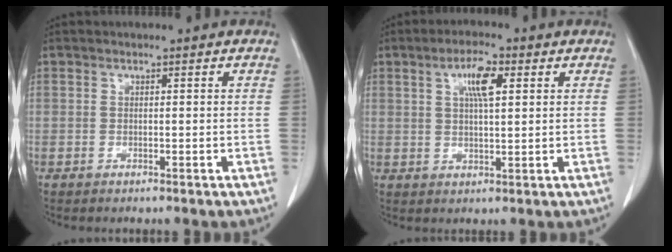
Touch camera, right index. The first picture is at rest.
{"total": 5.6, "force": [2.1, 1.3, 5.0], "torque": [-0.093, 0.005, 0.037]}